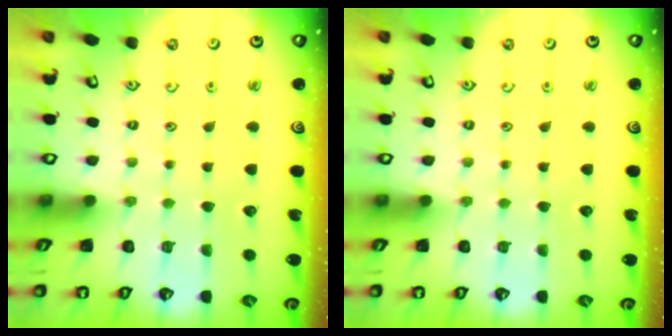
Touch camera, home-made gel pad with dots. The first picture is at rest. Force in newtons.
{"total": 0.0}